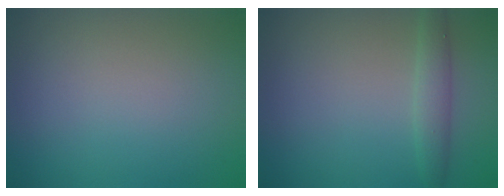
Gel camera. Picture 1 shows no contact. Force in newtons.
{"total": 2.1, "press": 2.1, "slide": 0.1}